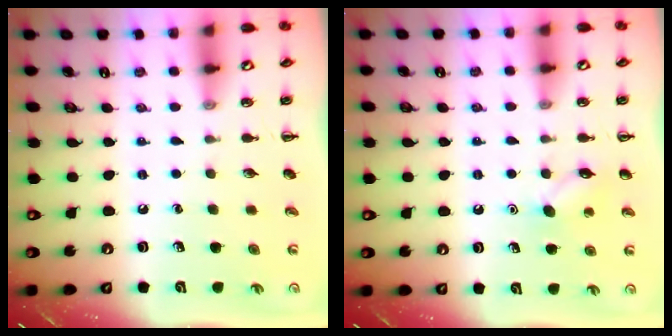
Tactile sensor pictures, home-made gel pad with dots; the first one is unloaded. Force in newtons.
{"total": 7.2, "press": 6.9, "slide": 1.8}